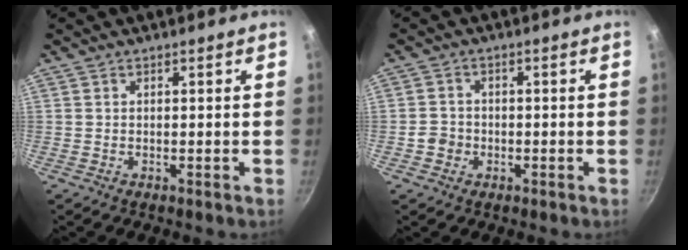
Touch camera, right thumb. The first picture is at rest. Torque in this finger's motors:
{"motor_torque": [0.19, 0.04, -0.28, -0.17, 0.01]}